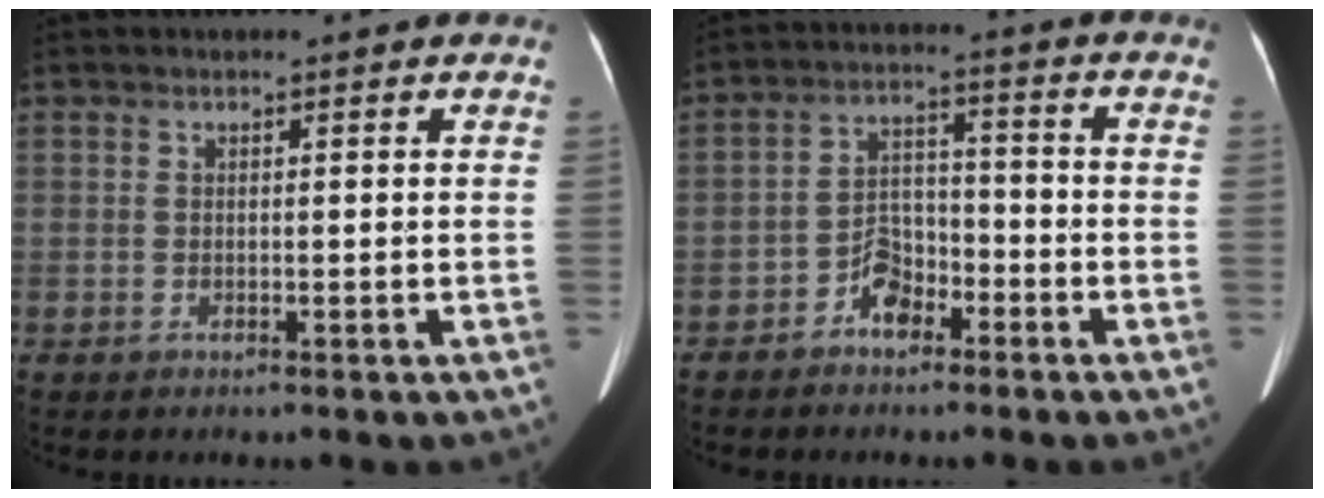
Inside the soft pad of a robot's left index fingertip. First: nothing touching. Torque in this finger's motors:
{"motor_torque": [0.05, 0.10, 0.04, 0.01]}